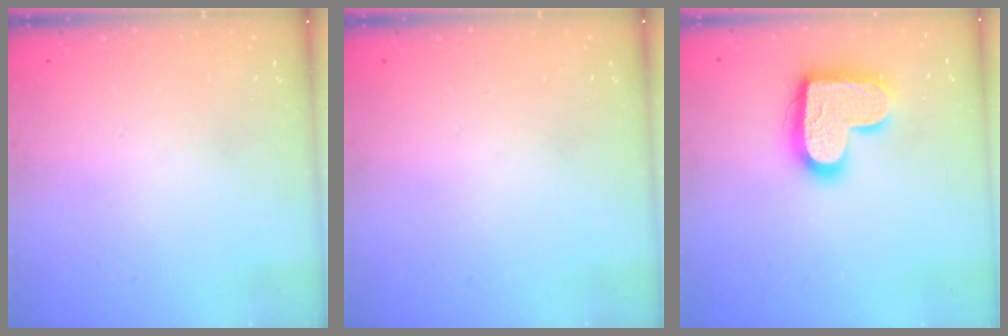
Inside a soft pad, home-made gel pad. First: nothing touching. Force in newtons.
{"total": 0.0}
{"total": 17.3, "press": 17.3, "slide": 1.1}